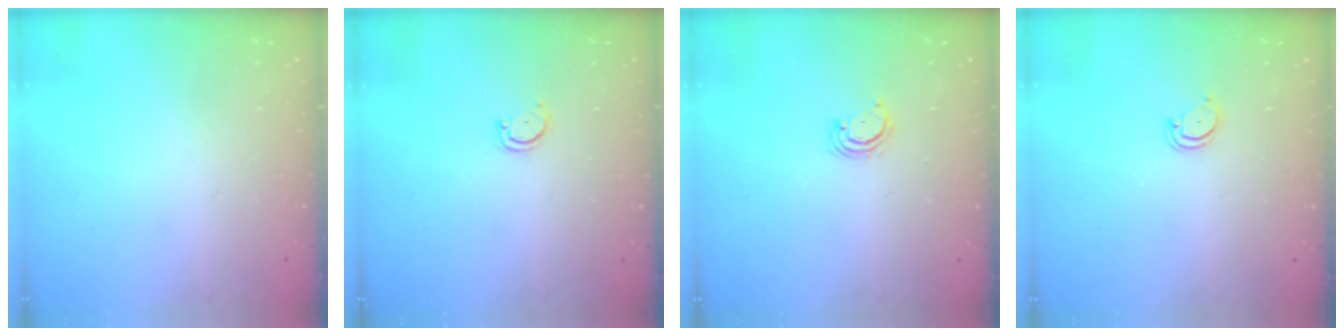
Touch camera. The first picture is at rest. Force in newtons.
{"total": 2.8, "press": 2.8, "slide": 0.3}
{"total": 2.9, "press": 2.9, "slide": 0.2}
{"total": 3.0, "press": 3.0, "slide": 0.3}